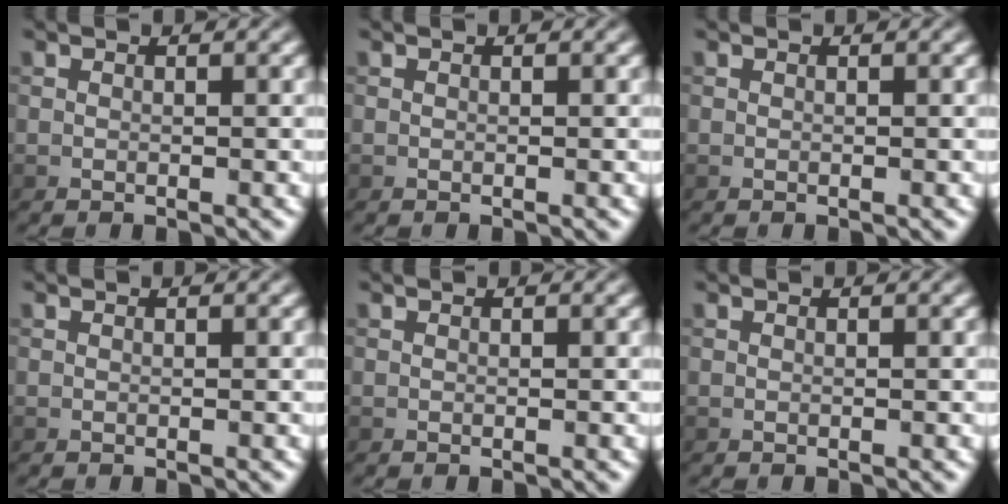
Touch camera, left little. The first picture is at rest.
{"total": 0.0}
{"total": 0.0}
{"total": 0.0}
{"total": 0.0}
{"total": 0.0}